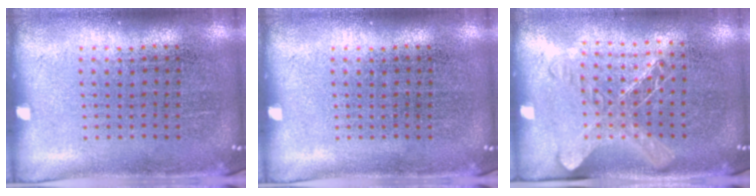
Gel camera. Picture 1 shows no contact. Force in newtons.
{"total": 0.0}
{"total": 1.5, "press": 1.3, "slide": 0.6}